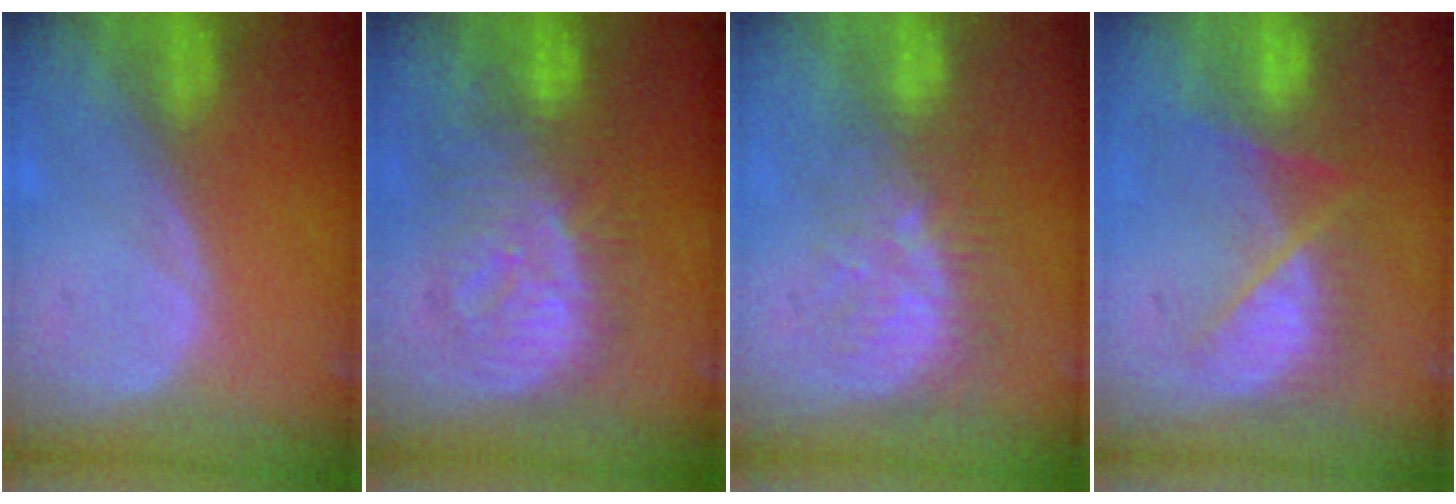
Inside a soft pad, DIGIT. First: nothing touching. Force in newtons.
{"total": 9.6, "press": 9.6, "slide": 0.5}
{"total": 8.4, "press": 7.2, "slide": 4.2}
{"total": 6.9, "press": 6.9, "slide": 1.1}